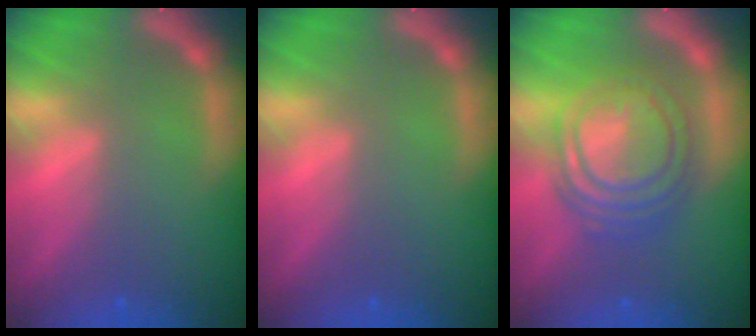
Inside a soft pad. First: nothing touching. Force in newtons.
{"total": 0.0}
{"total": 9.5}